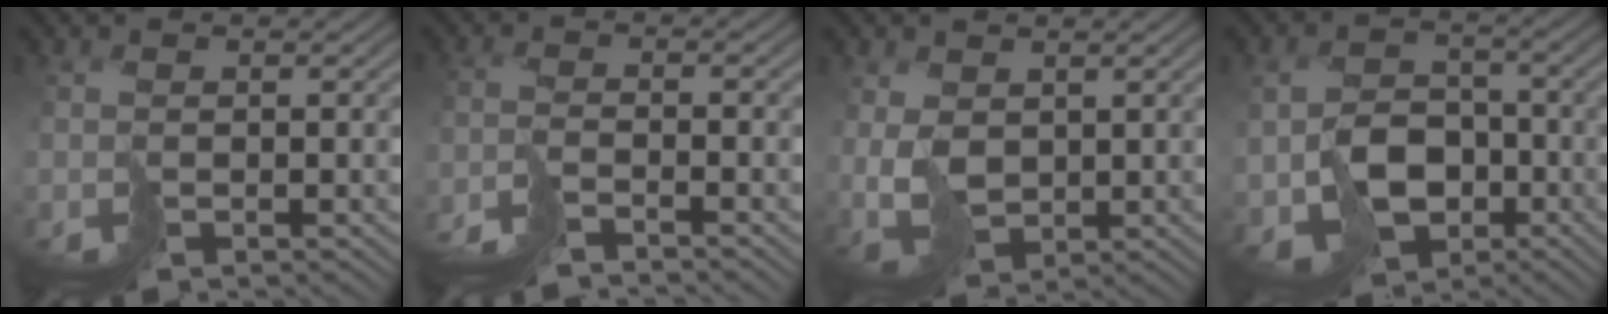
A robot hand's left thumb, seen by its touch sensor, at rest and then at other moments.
{"total": 4.1, "force": [-3.5, 0.9, 2.0], "torque": [-0.044, -0.006, -0.075]}
{"total": 3.7, "force": [1.4, 2.9, 1.8], "torque": [-0.056, -0.001, 0.036]}
{"total": 7.3, "force": [-2.1, 6.1, 3.4], "torque": [-0.073, -0.015, -0.035]}